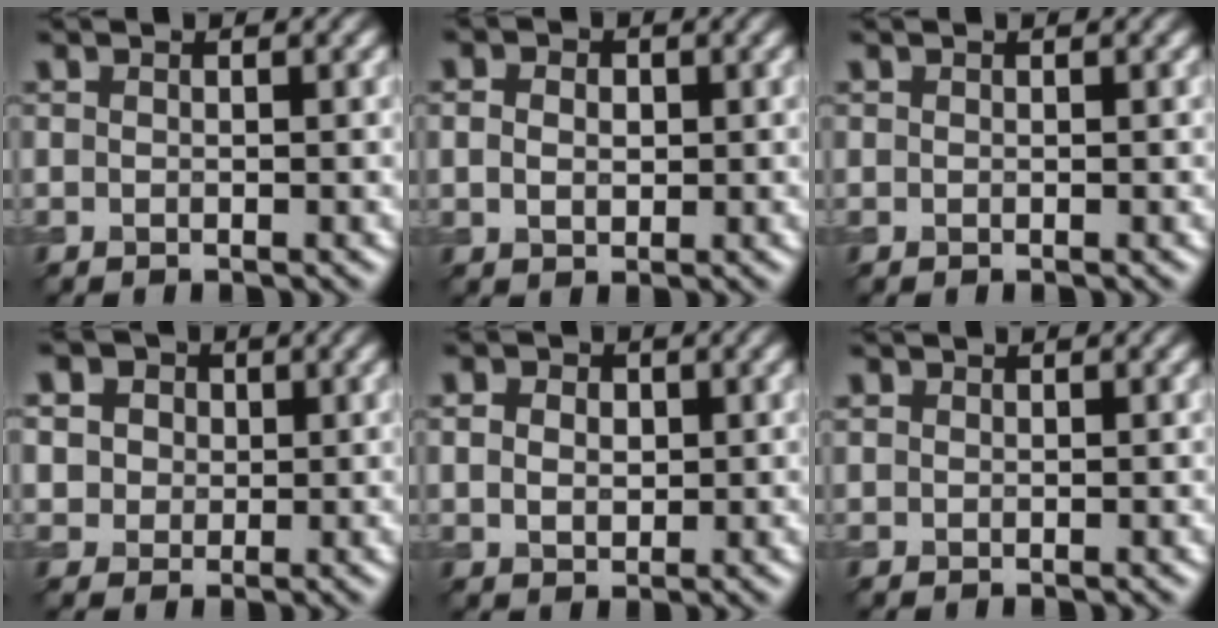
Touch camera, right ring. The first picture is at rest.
{"total": 2.8, "force": [0.6, 2.2, 1.6], "torque": [-0.026, 0.011, -0.004]}
{"total": 0.0}
{"total": 9.5, "force": [4.3, 7.3, 4.3], "torque": [-0.082, 0.031, 0.045]}
{"total": 3.6, "force": [1.3, 2.7, 2.0], "torque": [-0.039, 0.011, 0.010]}
{"total": 0.7, "force": [0.4, 0.5, 0.1], "torque": [0.002, 0.001, 0.008]}